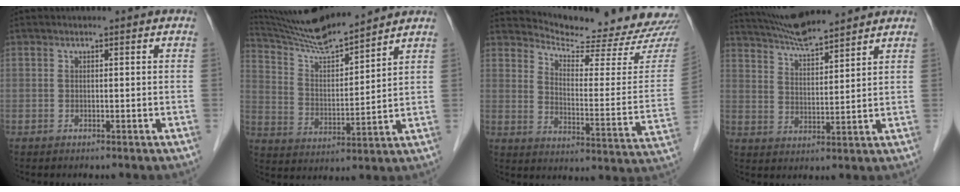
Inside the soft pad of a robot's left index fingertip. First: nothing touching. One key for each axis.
{"total": 13.4, "fx": 12.6, "fy": 0.0, "fz": 4.5, "tx": -0.093, "ty": 0.011, "tz": 0.233}
{"total": 20.4, "fx": 20.0, "fy": 0.9, "fz": 4.1, "tx": -0.063, "ty": -0.111, "tz": 0.248}
{"total": 10.8, "fx": 9.9, "fy": 0.6, "fz": 4.2, "tx": -0.080, "ty": 0.025, "tz": 0.176}